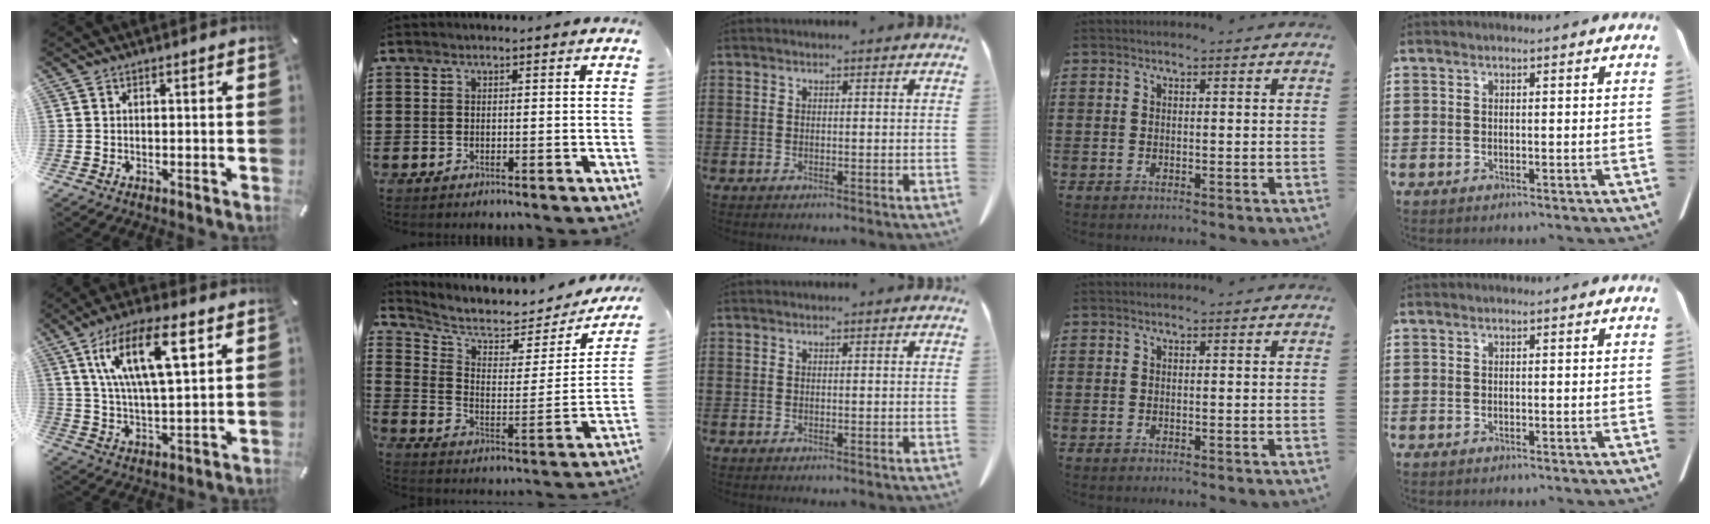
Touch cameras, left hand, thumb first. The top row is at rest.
{"thumb": {"total": 16.5, "force": [7.8, 6.0, 13.3], "torque": [-0.257, -0.006, 0.126]}, "index": {"total": 5.4, "force": [4.6, 1.6, 2.4], "torque": [-0.074, -0.036, 0.076]}}